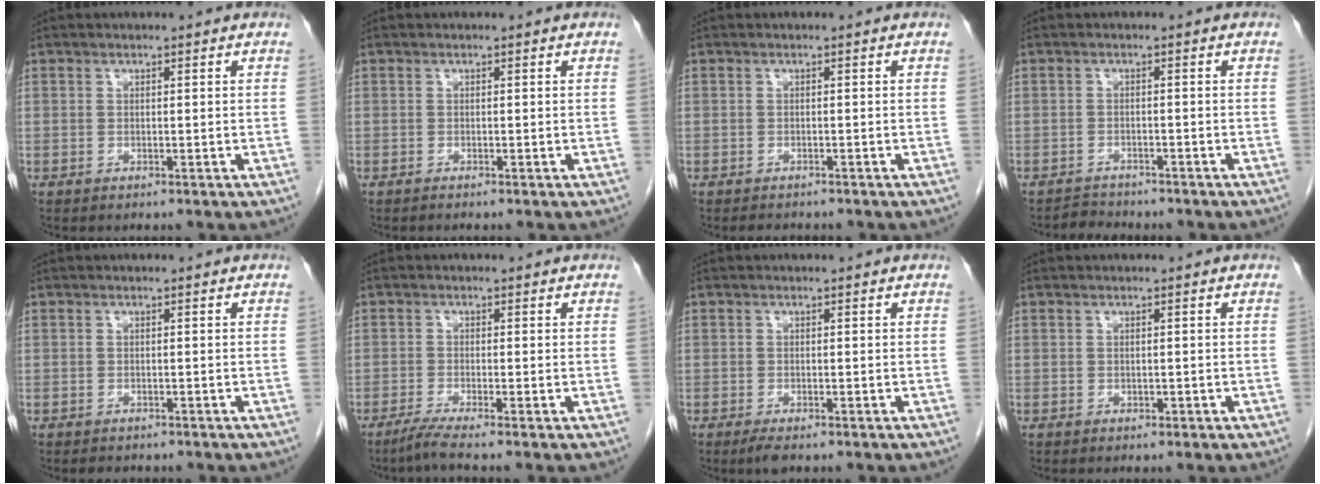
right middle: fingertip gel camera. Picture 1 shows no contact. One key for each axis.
{"total": 0.0}
{"total": 1.9, "fx": -1.7, "fy": 0.7, "fz": 0.5, "tx": -0.010, "ty": -0.004, "tz": -0.020}
{"total": 2.5, "fx": -2.4, "fy": 0.6, "fz": -0.4, "tx": 0.004, "ty": -0.006, "tz": -0.039}
{"total": 2.0, "fx": -1.7, "fy": 0.8, "fz": 0.6, "tx": -0.011, "ty": -0.003, "tz": -0.018}
{"total": 2.8, "fx": -2.1, "fy": -0.7, "fz": 1.7, "tx": -0.042, "ty": -0.010, "tz": -0.047}
{"total": 1.9, "fx": -1.3, "fy": 0.5, "fz": 1.3, "tx": -0.027, "ty": -0.005, "tz": -0.020}
{"total": 0.5, "fx": -0.2, "fy": 0.4, "fz": 0.3, "tx": -0.005, "ty": 0.001, "tz": 0.000}